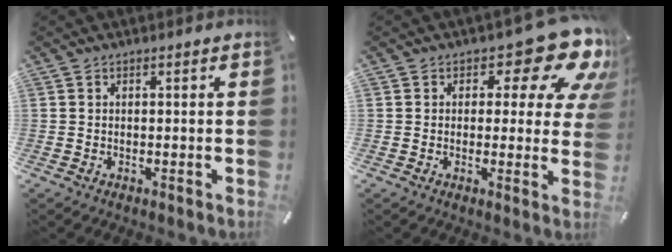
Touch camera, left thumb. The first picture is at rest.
{"total": 13.8, "force": [7.2, 6.4, 9.8], "torque": [-0.122, -0.050, 0.120]}